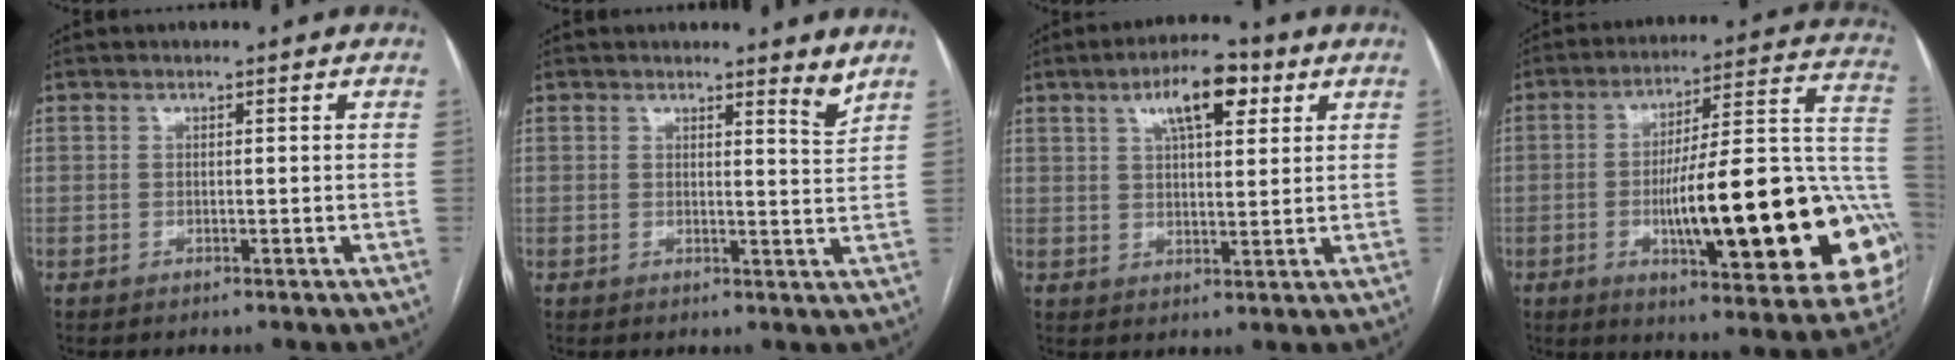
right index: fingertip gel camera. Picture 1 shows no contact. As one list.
[{"total": 2.9, "force": [2.7, -0.1, 1.1], "torque": [-0.021, -0.031, 0.025]}, {"total": 8.7, "force": [4.4, 2.9, 6.9], "torque": [-0.118, 0.014, 0.070]}, {"total": 28.4, "force": [-6.5, 5.4, 27.1], "torque": [-0.292, 0.012, -0.084]}]